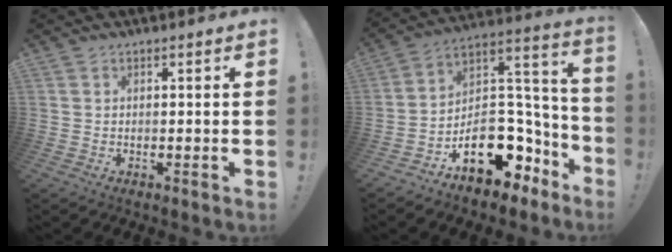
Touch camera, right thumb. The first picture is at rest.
{"total": 18.2, "force": [-7.8, 12.2, 11.0], "torque": [-0.130, 0.042, -0.105]}